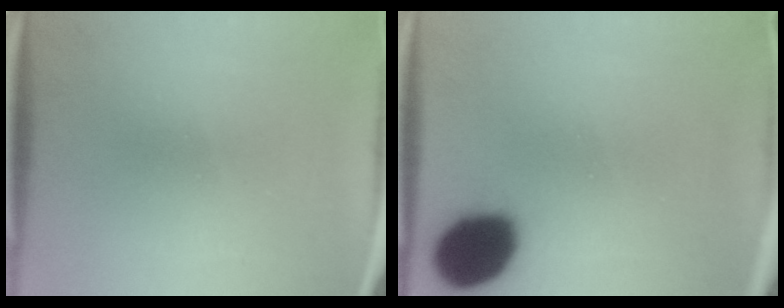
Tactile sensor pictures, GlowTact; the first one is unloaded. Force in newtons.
{"total": 16.5}